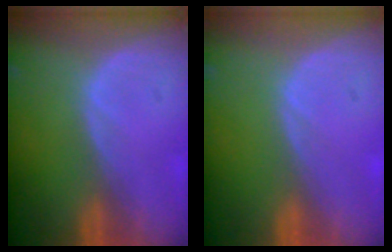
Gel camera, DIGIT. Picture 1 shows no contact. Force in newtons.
{"total": 0.0}